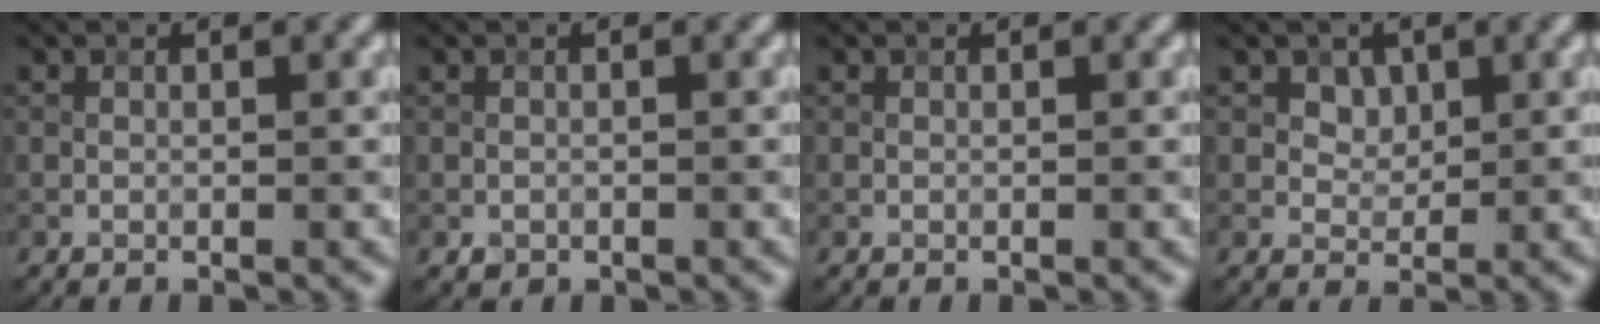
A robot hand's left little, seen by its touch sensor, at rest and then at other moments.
{"total": 0.5, "force": [-0.2, 0.5, 0.1], "torque": [0.003, -0.004, -0.004]}
{"total": 0.0}
{"total": 1.9, "force": [0.9, 1.5, 0.9], "torque": [-0.013, -0.013, 0.020]}